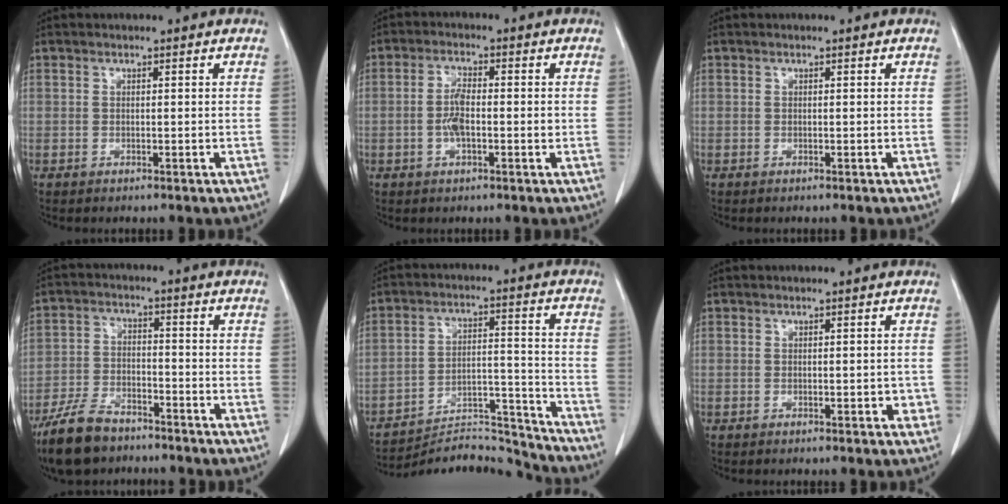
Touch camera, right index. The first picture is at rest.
{"total": 4.2, "force": [-0.5, 1.4, 3.9], "torque": [-0.085, 0.006, -0.011]}
{"total": 0.0}
{"total": 9.3, "force": [-7.2, 4.0, 4.3], "torque": [-0.093, -0.014, -0.135]}
{"total": 12.9, "force": [-12.8, 0.8, -0.5], "torque": [0.012, 0.047, -0.205]}
{"total": 1.5, "force": [-0.4, 0.8, 1.2], "torque": [-0.007, 0.005, 0.000]}